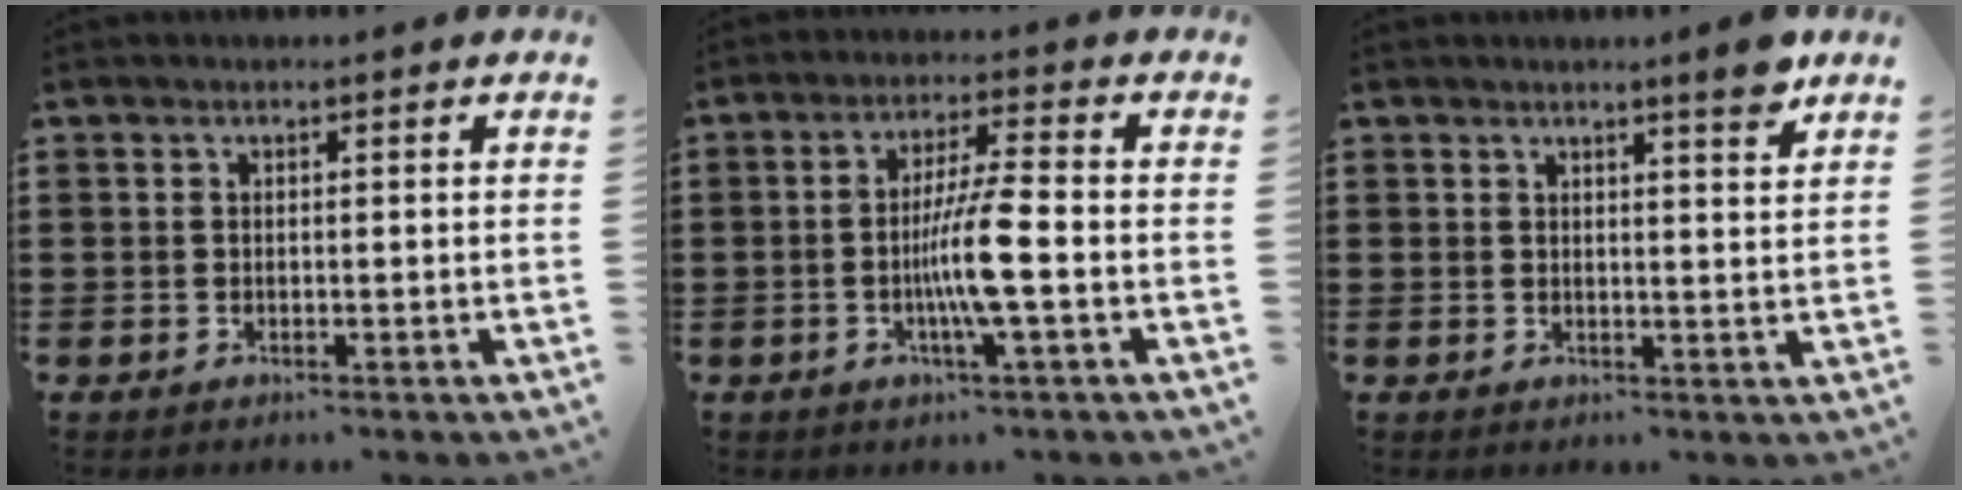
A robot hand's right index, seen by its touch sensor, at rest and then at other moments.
{"total": 7.8, "force": [-1.8, 0.0, 7.6], "torque": [-0.143, -0.012, -0.039]}
{"total": 3.9, "force": [3.1, 0.0, 2.3], "torque": [-0.038, -0.008, 0.051]}